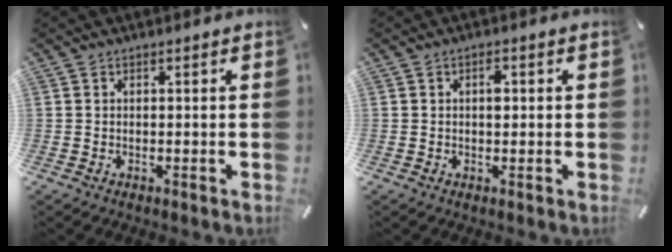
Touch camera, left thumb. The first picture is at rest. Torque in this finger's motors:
{"motor_torque": [0.52, 0.46, 0.26, -0.12, -0.05]}